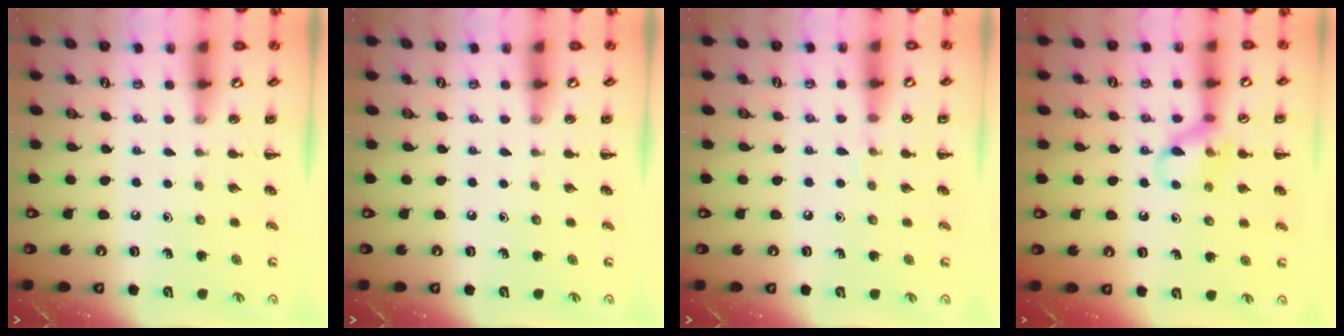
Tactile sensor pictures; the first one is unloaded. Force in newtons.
{"total": 0.0}
{"total": 3.8, "press": 3.6, "slide": 1.2}
{"total": 10.9, "press": 10.8, "slide": 1.7}